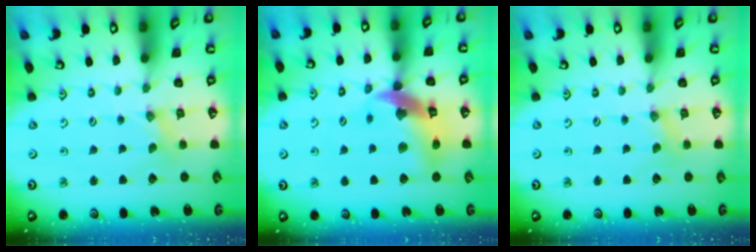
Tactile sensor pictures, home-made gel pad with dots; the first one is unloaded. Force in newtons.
{"total": 15.8, "press": 15.6, "slide": 2.0}
{"total": 0.0}